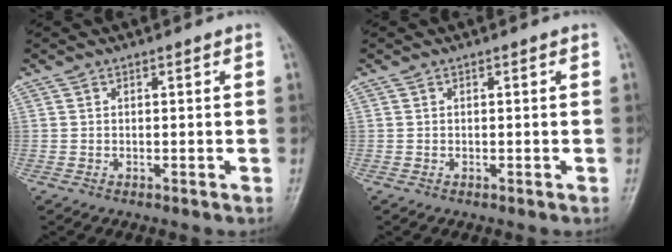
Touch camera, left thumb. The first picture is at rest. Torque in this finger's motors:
{"motor_torque": [-0.01, 0.01, -0.05, -0.03, 0.00]}